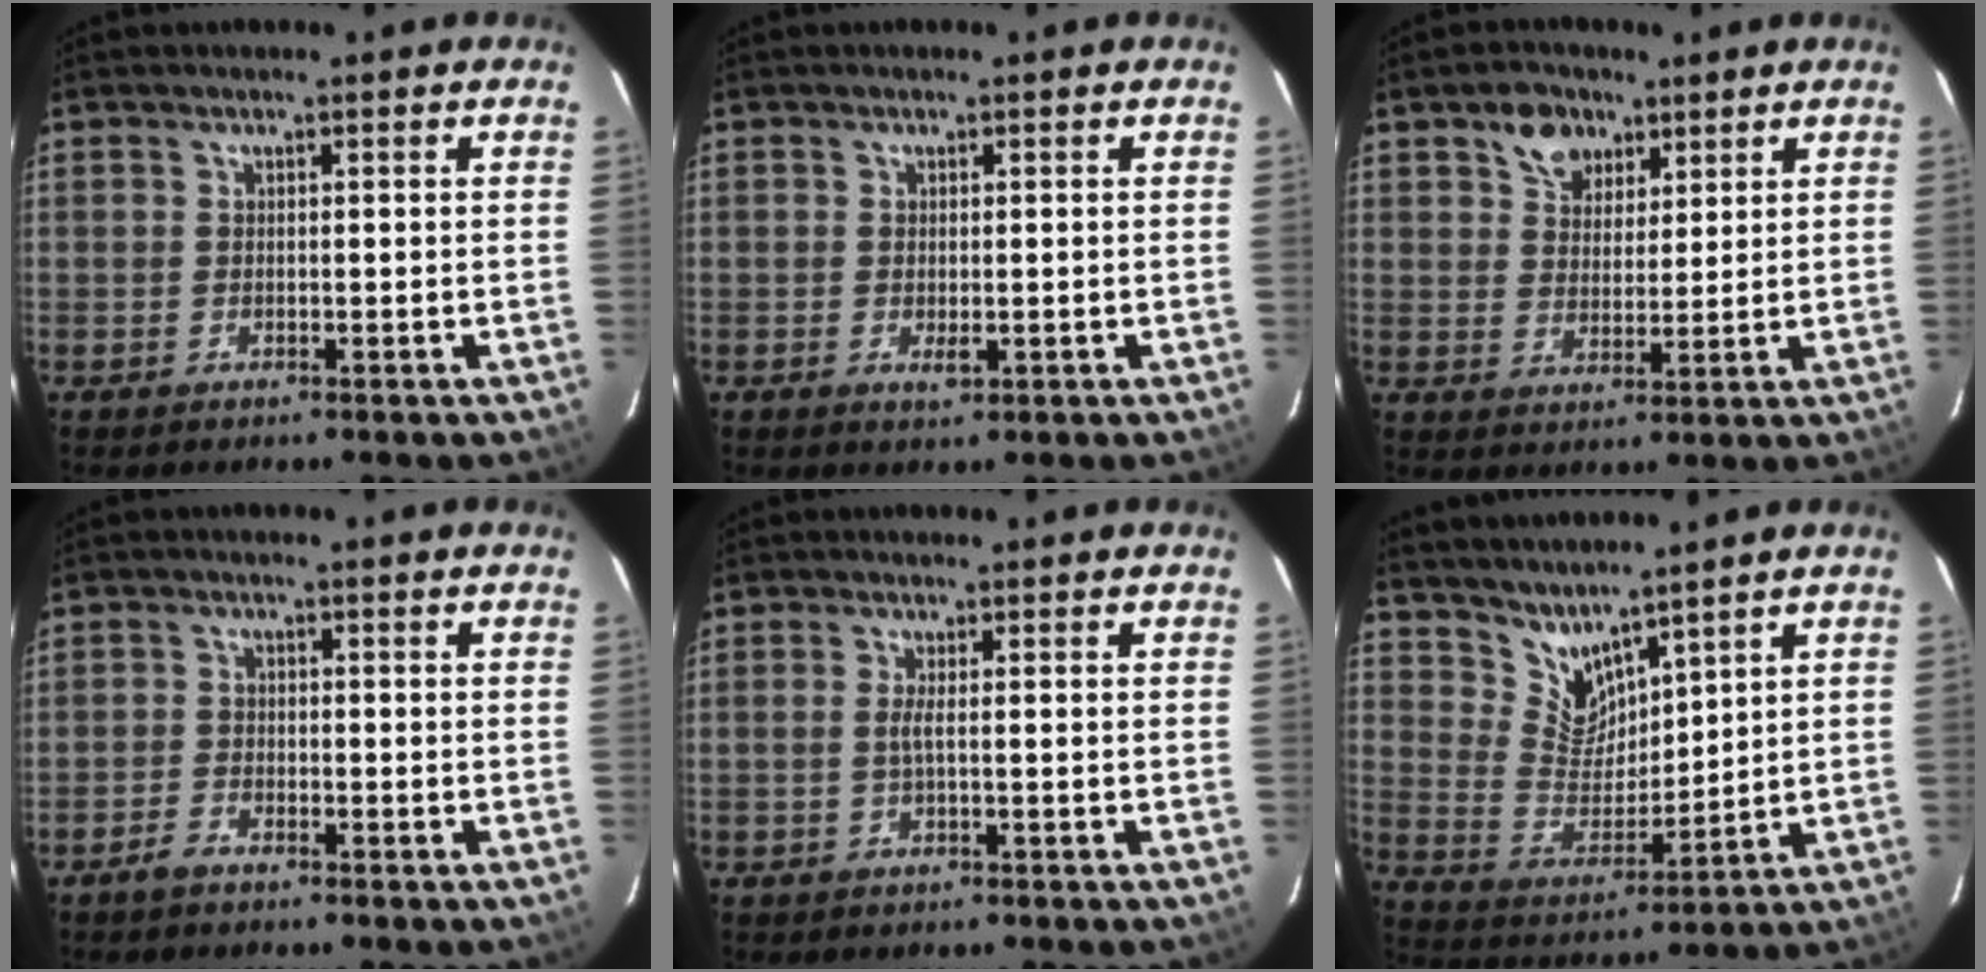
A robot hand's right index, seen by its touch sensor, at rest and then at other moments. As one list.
[{"total": 1.8, "force": [-0.4, 0.9, 1.6], "torque": [-0.027, -0.003, -0.004]}, {"total": 6.7, "force": [4.0, 4.7, 2.4], "torque": [-0.036, 0.015, 0.071]}, {"total": 2.3, "force": [-2.0, 0.8, 0.8], "torque": [-0.031, 0.004, -0.040]}, {"total": 1.3, "force": [-0.3, -0.4, 1.2], "torque": [-0.022, 0.000, -0.008]}, {"total": 8.1, "force": [7.1, 3.1, 2.2], "torque": [-0.039, -0.005, 0.149]}]